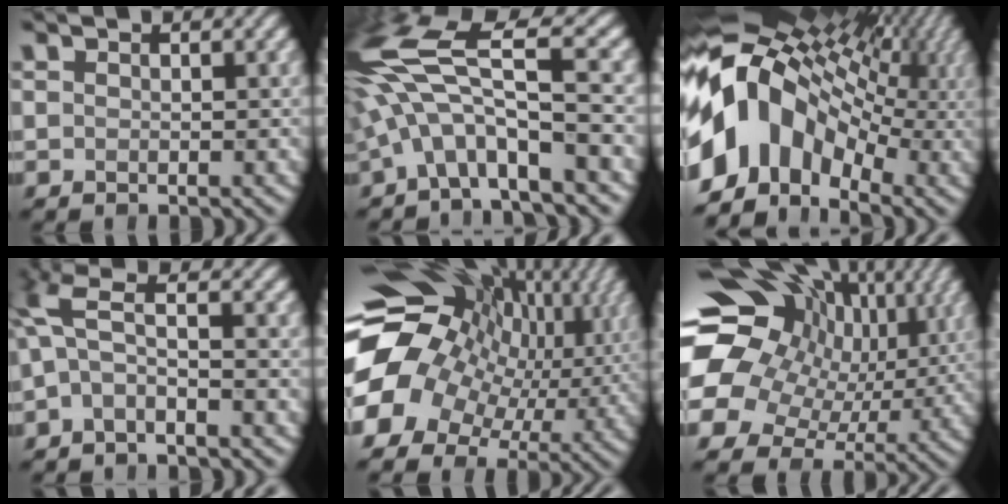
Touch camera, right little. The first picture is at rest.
{"total": 10.7, "force": [-0.8, 2.9, 10.2], "torque": [-0.206, 0.020, -0.022]}
{"total": 13.4, "force": [-1.1, 9.7, 9.1], "torque": [-0.177, 0.015, -0.030]}
{"total": 3.6, "force": [-0.3, 1.2, 3.4], "torque": [-0.080, 0.012, -0.017]}
{"total": 17.3, "force": [1.5, 13.6, 10.7], "torque": [-0.205, -0.007, 0.030]}
{"total": 20.8, "force": [4.1, 16.9, 11.5], "torque": [-0.236, 0.053, 0.025]}